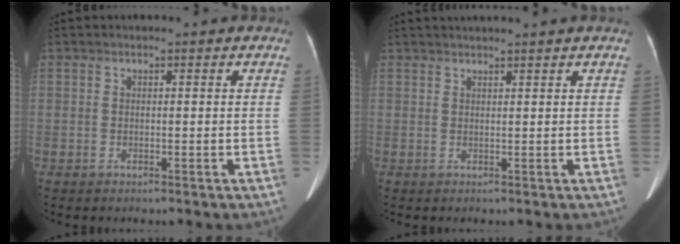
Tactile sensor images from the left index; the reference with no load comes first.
{"total": 3.5, "force": [3.1, -0.9, 1.4], "torque": [-0.014, 0.026, 0.049]}